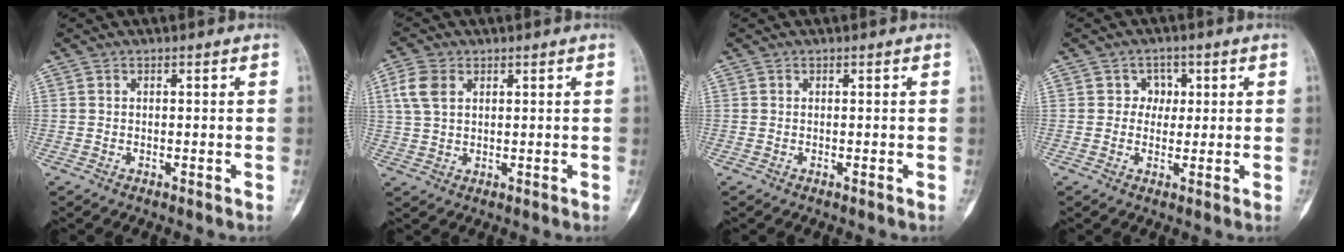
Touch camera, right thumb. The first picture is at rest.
{"total": 5.6, "force": [2.0, 3.6, 3.7], "torque": [-0.081, 0.005, 0.043]}
{"total": 0.0}
{"total": 3.5, "force": [0.7, 3.2, 1.1], "torque": [0.016, 0.005, 0.003]}